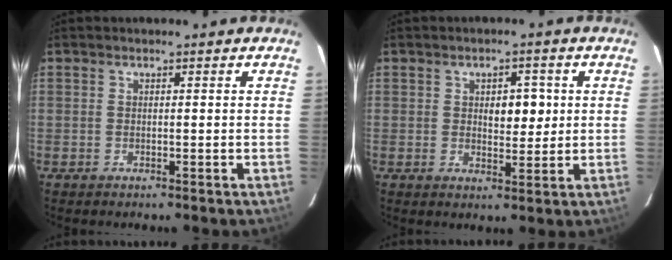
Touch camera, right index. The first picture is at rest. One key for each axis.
{"total": 4.4, "fx": 0.9, "fy": 2.2, "fz": 3.7, "tx": -0.049, "ty": 0.003, "tz": 0.017}